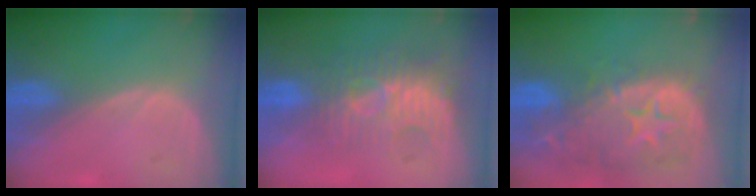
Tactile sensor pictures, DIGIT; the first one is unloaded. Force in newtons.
{"total": 9.8, "press": 8.5, "slide": 4.7}
{"total": 14.1, "press": 11.4, "slide": 8.4}